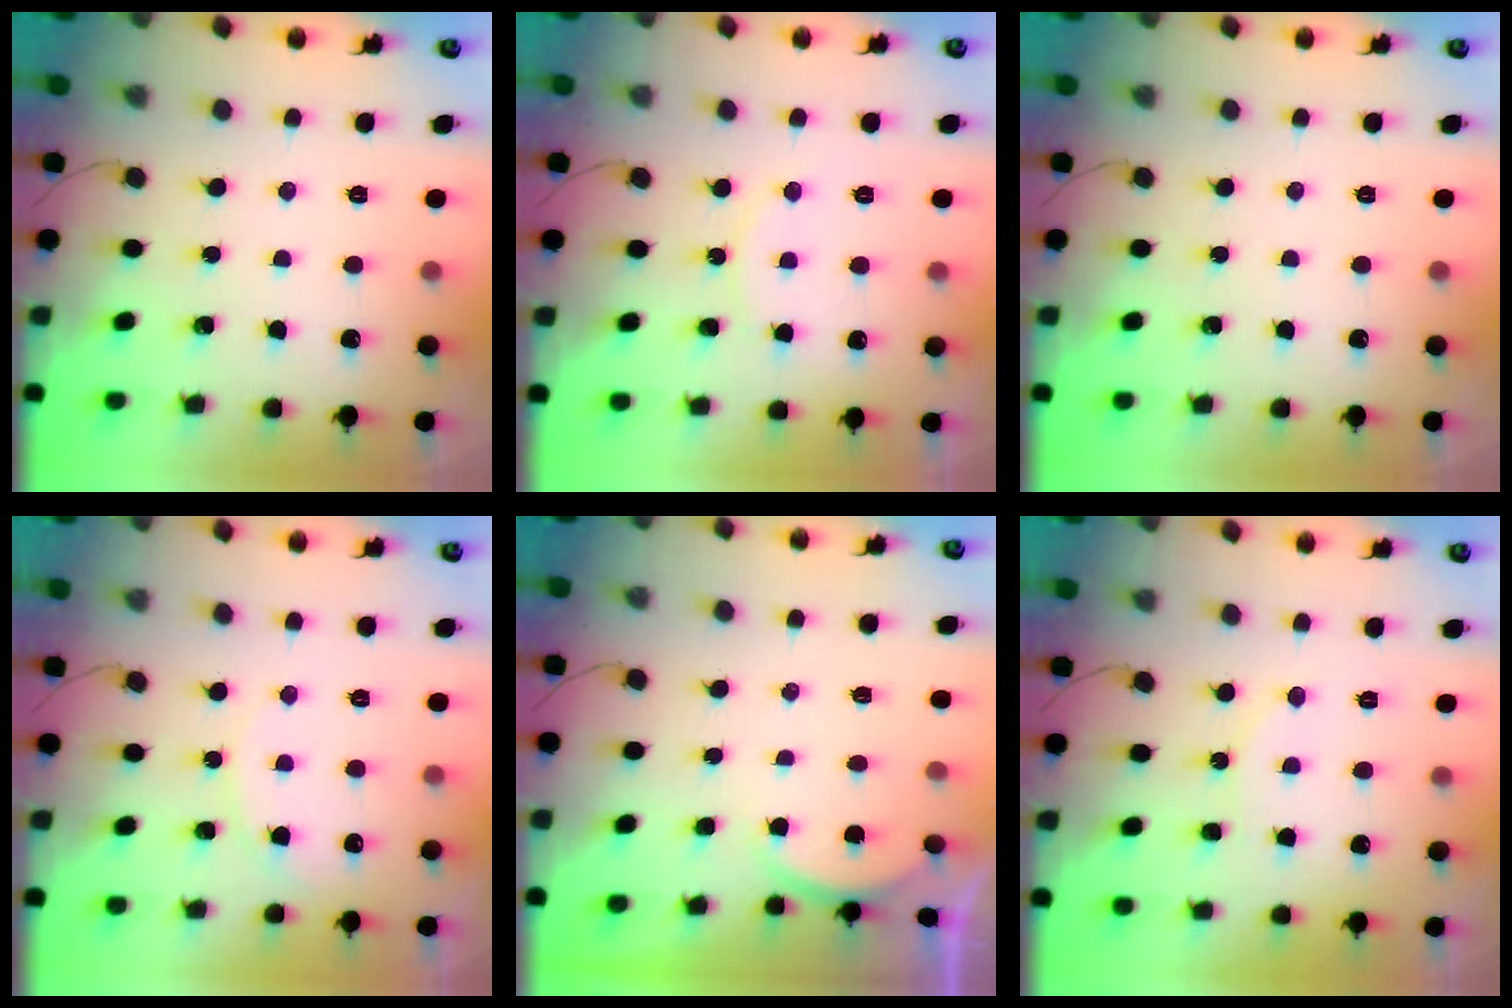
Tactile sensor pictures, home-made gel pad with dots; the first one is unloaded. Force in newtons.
{"total": 6.4, "press": 6.4, "slide": 0.6}
{"total": 0.0}
{"total": 5.0, "press": 5.0, "slide": 0.5}
{"total": 2.0, "press": 1.9, "slide": 0.6}
{"total": 5.9, "press": 5.5, "slide": 2.2}